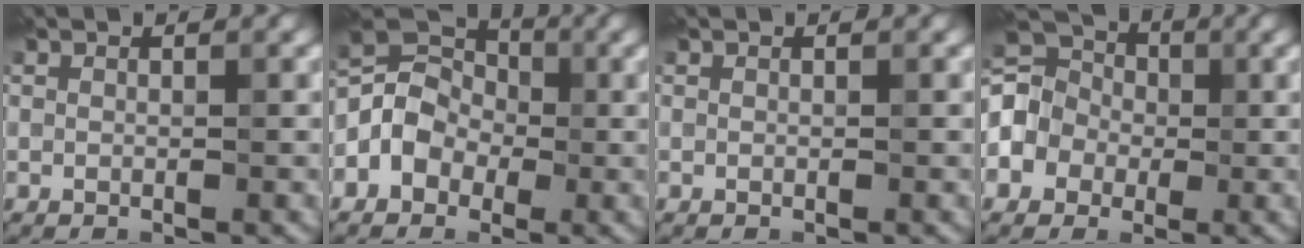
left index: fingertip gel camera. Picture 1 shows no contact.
{"total": 4.3, "force": [-1.1, 3.7, 2.0], "torque": [-0.017, 0.008, -0.031]}
{"total": 0.0}
{"total": 8.4, "force": [-0.7, 7.5, 3.7], "torque": [-0.082, 0.024, -0.057]}